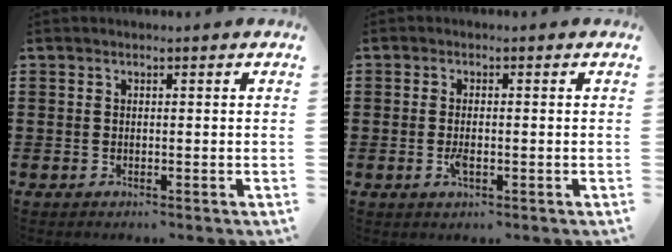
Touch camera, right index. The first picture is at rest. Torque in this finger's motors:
{"motor_torque": [-0.05, 0.01, 0.07, 0.01]}